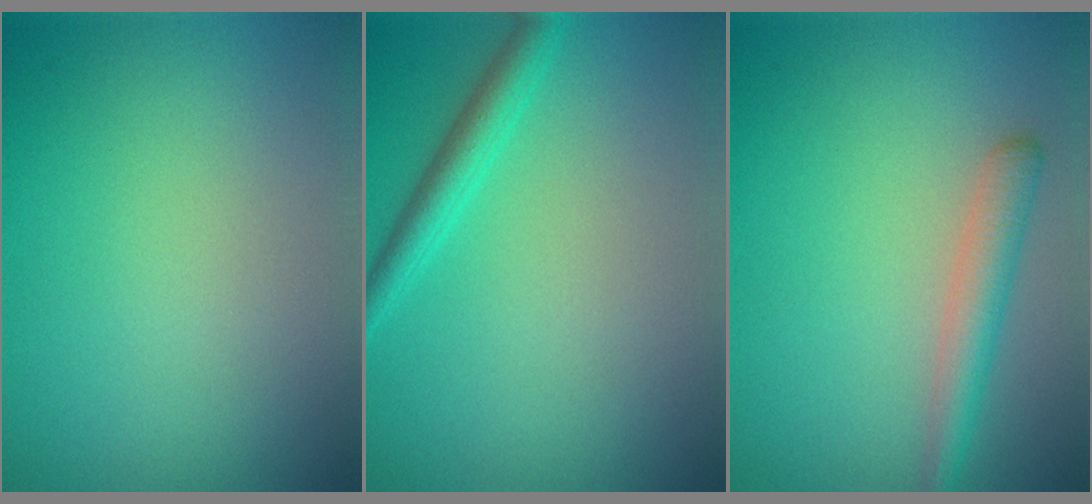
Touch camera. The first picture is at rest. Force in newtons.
{"total": 2.4, "press": 2.4, "slide": 0.1}
{"total": 2.8, "press": 2.8, "slide": 0.2}